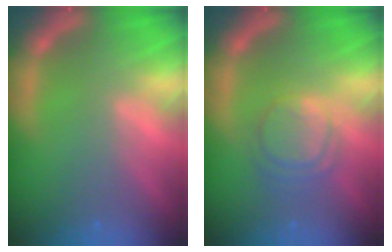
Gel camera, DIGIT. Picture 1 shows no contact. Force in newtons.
{"total": 4.5}